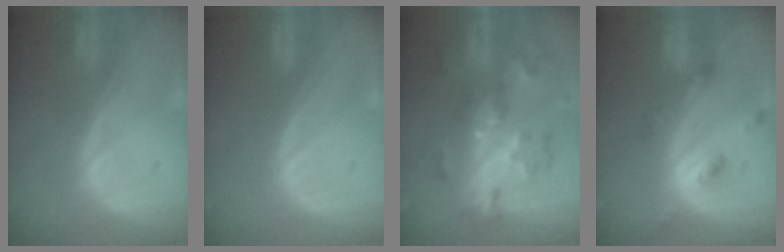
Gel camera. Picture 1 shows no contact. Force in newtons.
{"total": 0.0}
{"total": 9.2, "press": 8.1, "slide": 4.5}
{"total": 5.1, "press": 4.5, "slide": 2.5}